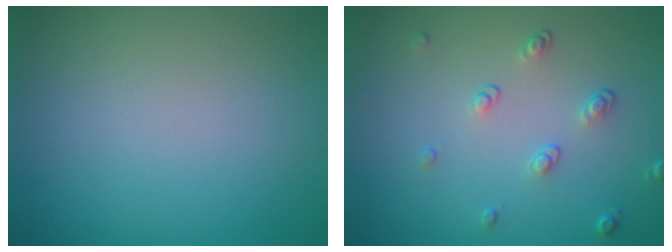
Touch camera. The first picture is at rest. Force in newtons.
{"total": 1.8, "press": 1.3, "slide": 1.2}